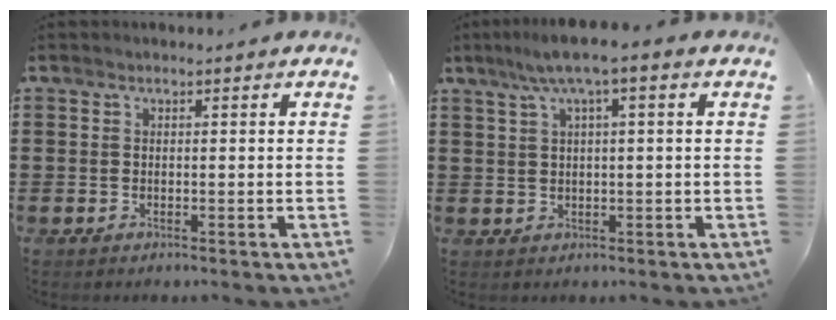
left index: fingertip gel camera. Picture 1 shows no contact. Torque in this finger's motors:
{"motor_torque": [1.51, -0.63, 0.81, 0.21]}